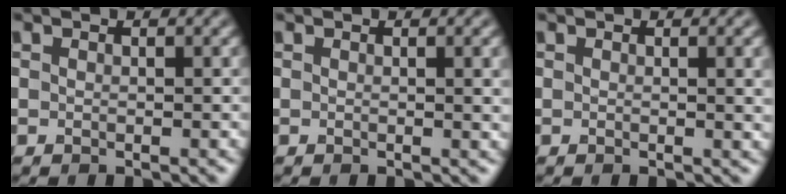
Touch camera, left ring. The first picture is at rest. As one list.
[{"total": 2.2, "force": [0.4, 0.7, 2.0], "torque": [-0.016, 0.004, 0.001]}, {"total": 2.5, "force": [0.4, 0.8, 2.3], "torque": [-0.018, 0.003, 0.002]}]